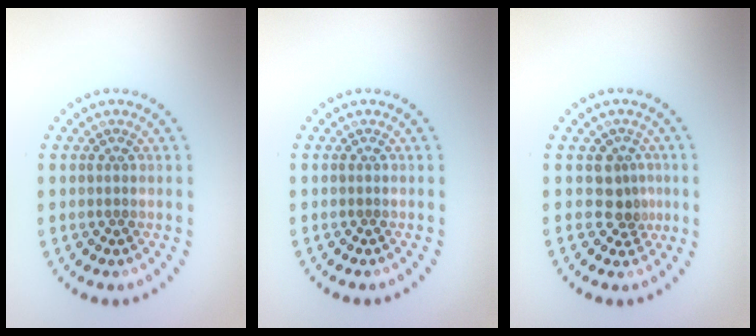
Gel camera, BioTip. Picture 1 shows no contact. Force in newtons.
{"total": 0.0}
{"total": 2.4, "press": 1.8, "slide": 1.6}